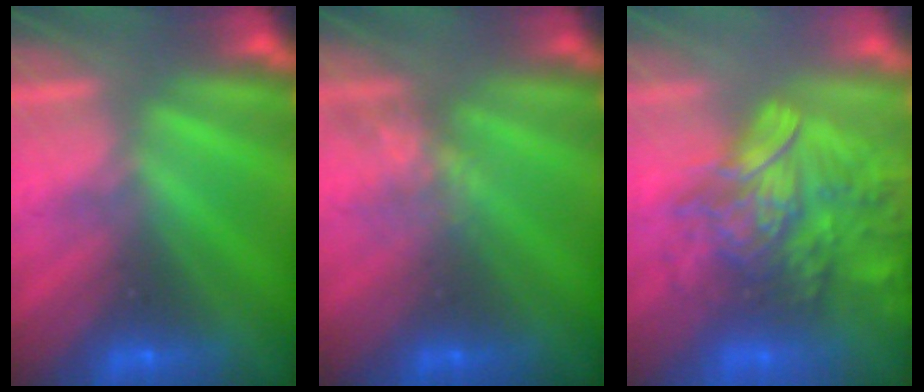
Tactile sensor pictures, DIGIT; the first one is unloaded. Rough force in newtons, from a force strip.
{"total": 2.2}
{"total": 8.3}